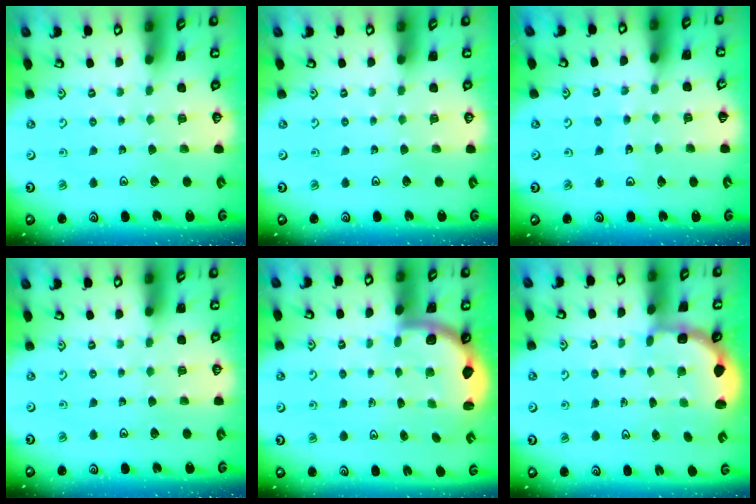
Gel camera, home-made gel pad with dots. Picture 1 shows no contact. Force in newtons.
{"total": 0.0}
{"total": 5.9, "press": 5.9, "slide": 0.5}
{"total": 0.0}
{"total": 2.5, "press": 2.4, "slide": 0.7}
{"total": 2.7, "press": 2.4, "slide": 1.4}